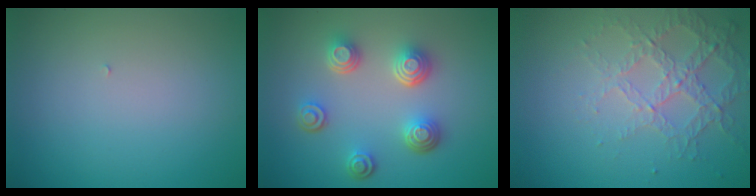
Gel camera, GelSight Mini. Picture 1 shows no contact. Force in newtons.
{"total": 4.5, "press": 3.5, "slide": 2.9}
{"total": 4.3, "press": 2.9, "slide": 3.2}